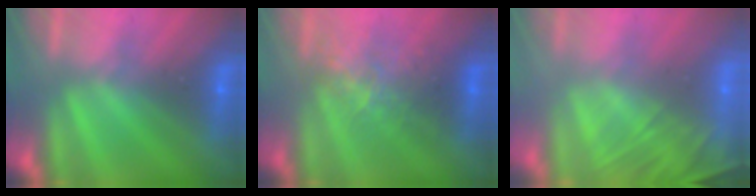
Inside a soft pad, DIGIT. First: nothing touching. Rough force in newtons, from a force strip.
{"total": 2.5}
{"total": 8.1}